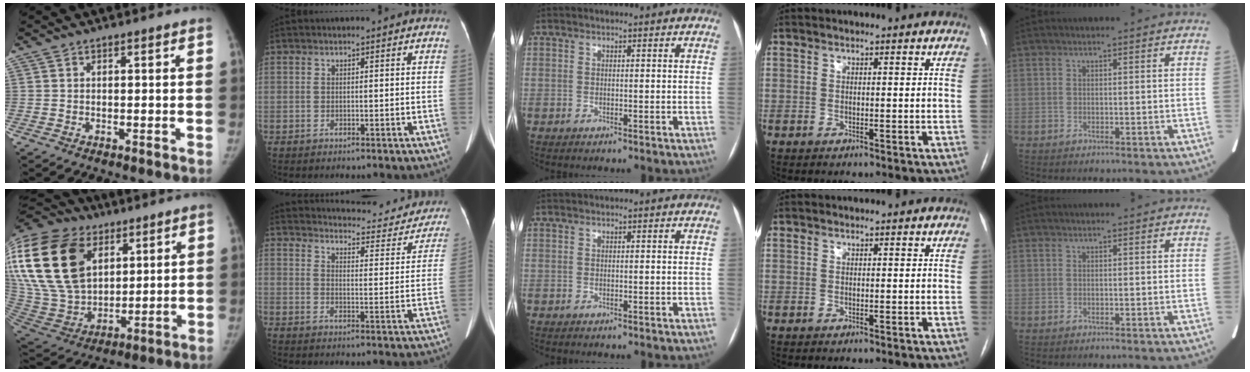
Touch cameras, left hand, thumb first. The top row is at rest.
{"thumb": {"total": 33.2, "force": [11.5, 22.3, 21.8], "torque": [-0.485, 0.020, 0.229]}, "index": {"total": 22.4, "force": [20.5, 5.3, 7.3], "torque": [-0.089, -0.046, 0.238]}}